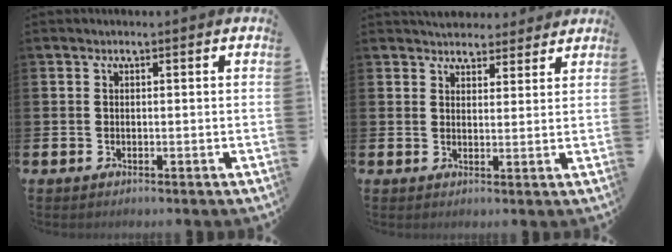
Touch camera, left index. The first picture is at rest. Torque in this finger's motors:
{"motor_torque": [1.03, -1.11, 0.11, 0.12]}